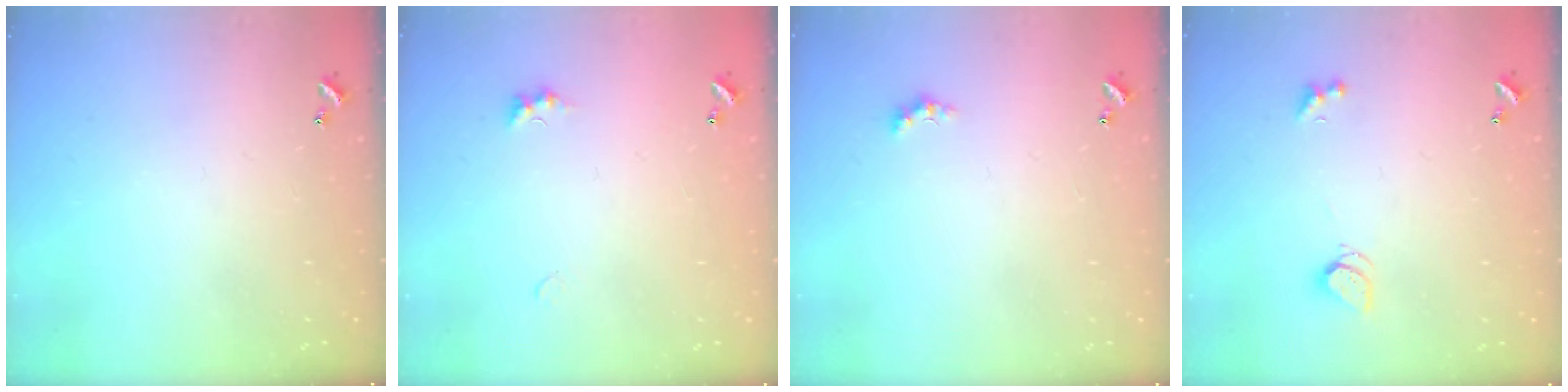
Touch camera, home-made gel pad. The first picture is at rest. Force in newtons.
{"total": 1.9, "press": 1.8, "slide": 0.6}
{"total": 1.5, "press": 1.4, "slide": 0.6}
{"total": 1.4, "press": 1.3, "slide": 0.5}